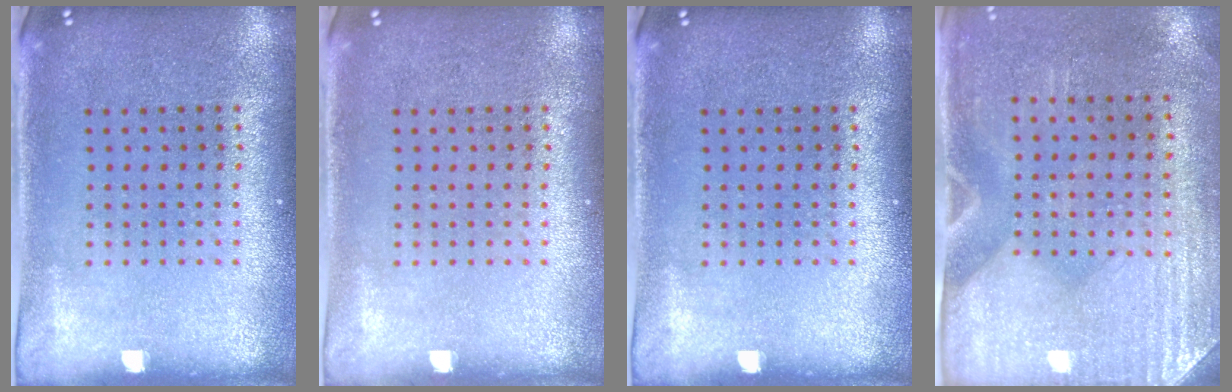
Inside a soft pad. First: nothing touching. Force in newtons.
{"total": 0.0}
{"total": 0.0}
{"total": 3.0, "press": 2.6, "slide": 1.5}